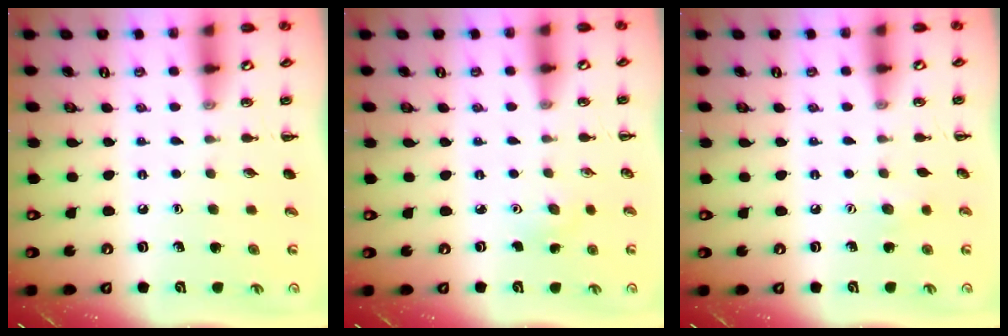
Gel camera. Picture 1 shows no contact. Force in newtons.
{"total": 2.9, "press": 2.8, "slide": 0.8}
{"total": 4.3, "press": 4.2, "slide": 1.0}